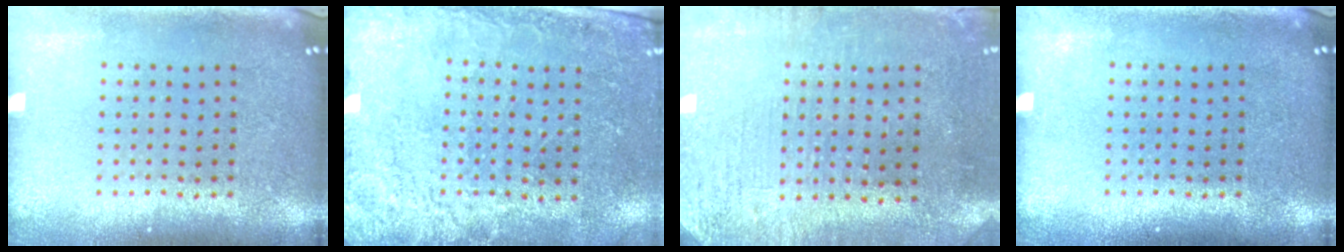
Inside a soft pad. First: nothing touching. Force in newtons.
{"total": 2.5, "press": 2.4, "slide": 0.8}
{"total": 3.1, "press": 2.6, "slide": 1.7}
{"total": 0.0}